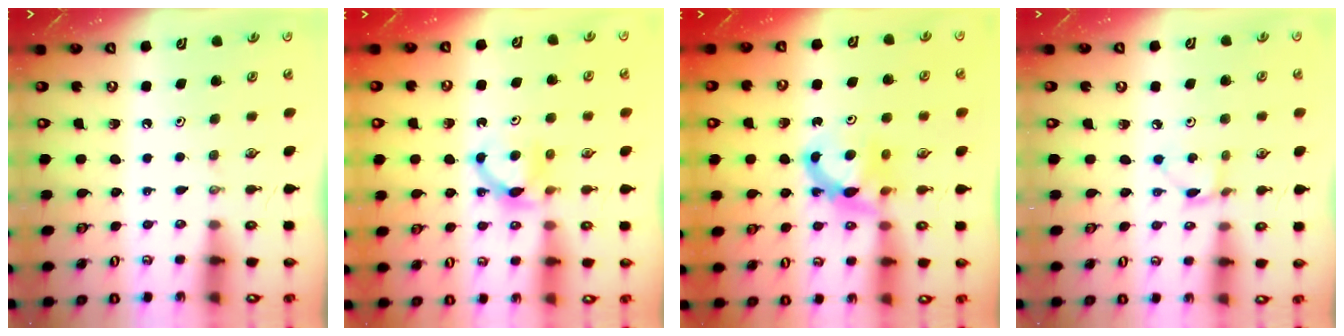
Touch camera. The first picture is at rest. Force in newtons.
{"total": 5.9, "press": 5.8, "slide": 0.8}
{"total": 7.2, "press": 7.2, "slide": 0.4}
{"total": 1.8, "press": 1.8, "slide": 0.1}